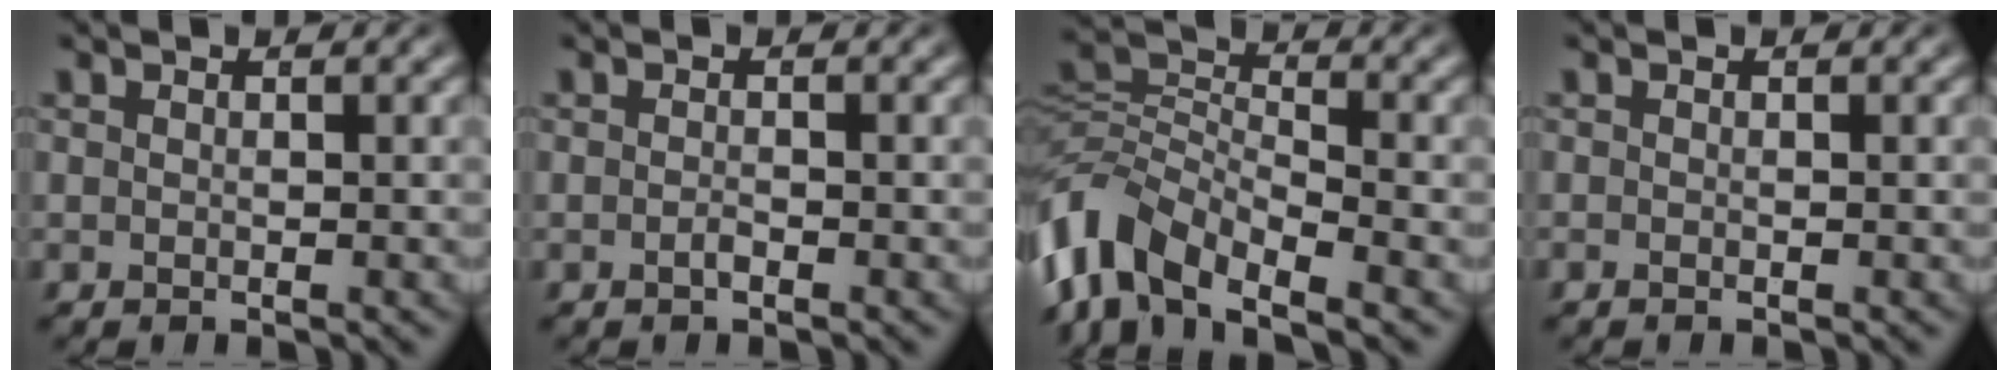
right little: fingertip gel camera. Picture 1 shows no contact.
{"total": 0.8, "force": [-0.7, -0.1, 0.3], "torque": [-0.006, -0.001, -0.012]}
{"total": 8.6, "force": [-3.8, 6.5, 4.2], "torque": [-0.118, -0.039, -0.060]}
{"total": 0.6, "force": [-0.5, -0.2, 0.1], "torque": [-0.002, -0.006, -0.007]}